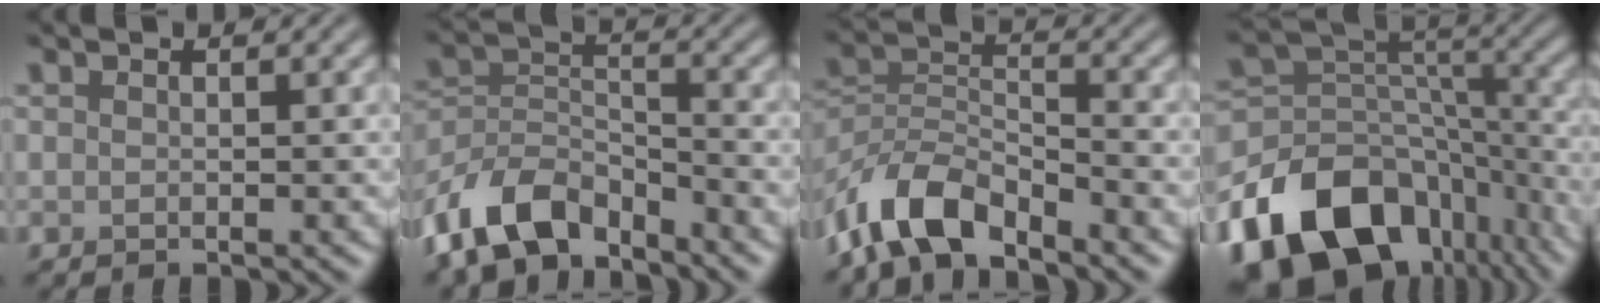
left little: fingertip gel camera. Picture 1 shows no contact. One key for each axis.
{"total": 8.0, "fx": -6.1, "fy": 3.8, "fz": 3.6, "tx": -0.063, "ty": -0.004, "tz": -0.129}
{"total": 6.3, "fx": -5.0, "fy": 2.3, "fz": 3.1, "tx": -0.054, "ty": 0.002, "tz": -0.107}
{"total": 15.6, "fx": -9.9, "fy": 9.8, "fz": 7.1, "tx": -0.160, "ty": -0.007, "tz": -0.155}